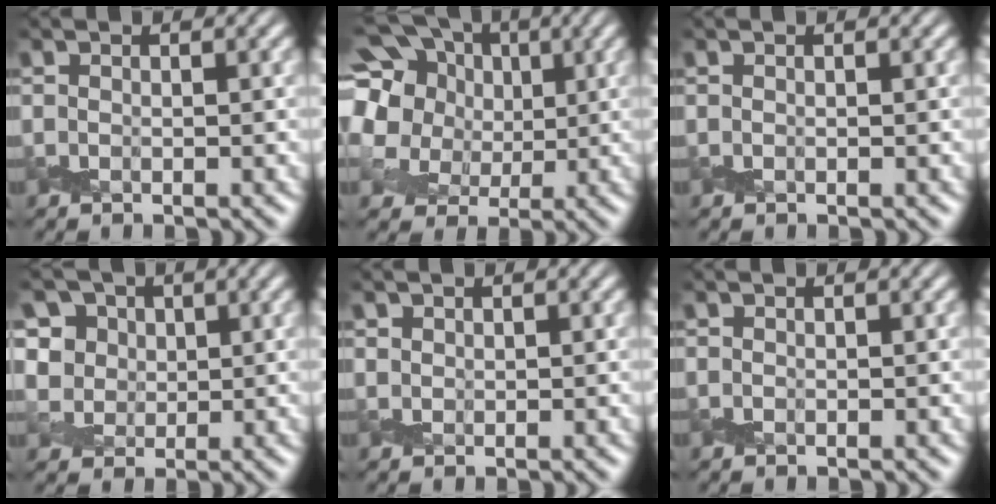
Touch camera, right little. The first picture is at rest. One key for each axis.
{"total": 12.6, "fx": 4.4, "fy": 9.6, "fz": 6.9, "tx": -0.167, "ty": 0.037, "tz": 0.059}
{"total": 0.0}
{"total": 5.5, "fx": 2.7, "fy": 4.1, "fz": 2.4, "tx": -0.057, "ty": -0.009, "tz": 0.034}
{"total": 0.5, "fx": 0.3, "fy": 0.4, "fz": 0.0, "tx": 0.000, "ty": 0.000, "tz": 0.008}
{"total": 0.0}